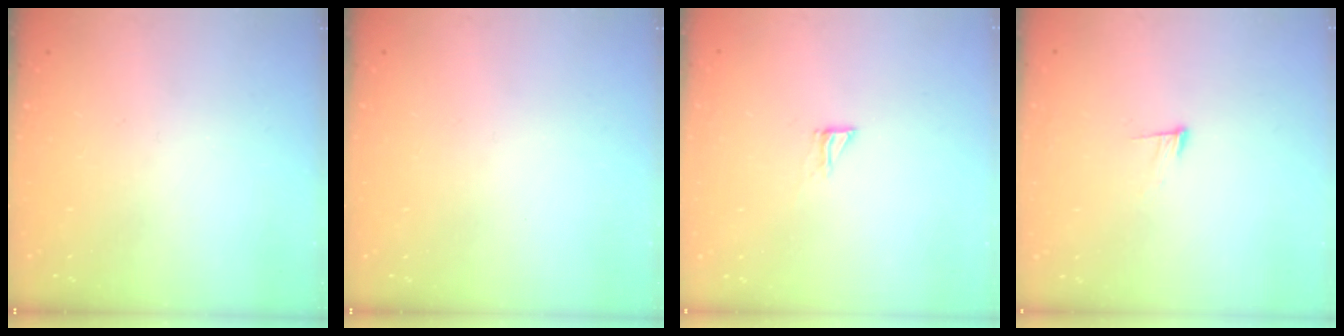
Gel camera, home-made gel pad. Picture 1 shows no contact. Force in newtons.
{"total": 0.0}
{"total": 4.6, "press": 4.5, "slide": 0.5}
{"total": 8.9, "press": 8.8, "slide": 1.6}